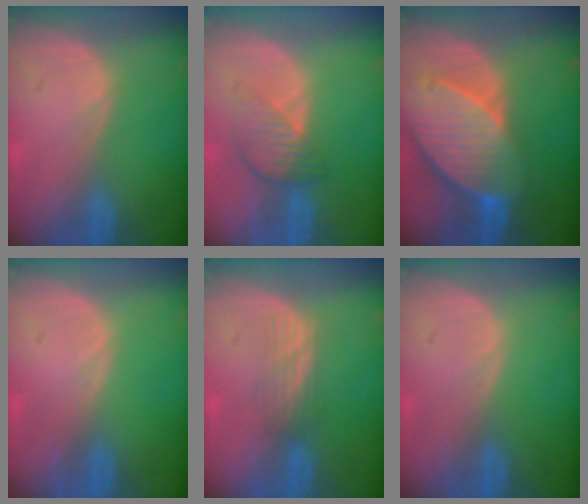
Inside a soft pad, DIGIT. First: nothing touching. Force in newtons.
{"total": 4.5, "press": 4.0, "slide": 2.1}
{"total": 10.7, "press": 9.4, "slide": 5.2}
{"total": 0.0}
{"total": 3.0, "press": 2.5, "slide": 1.7}
{"total": 0.0}